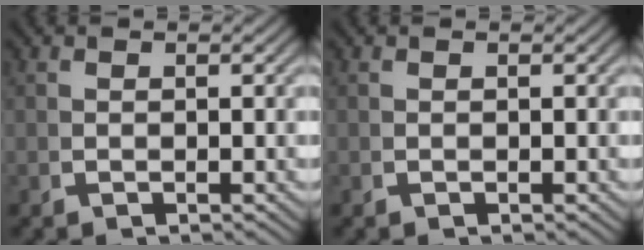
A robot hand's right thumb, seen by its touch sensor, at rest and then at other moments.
{"total": 0.0}